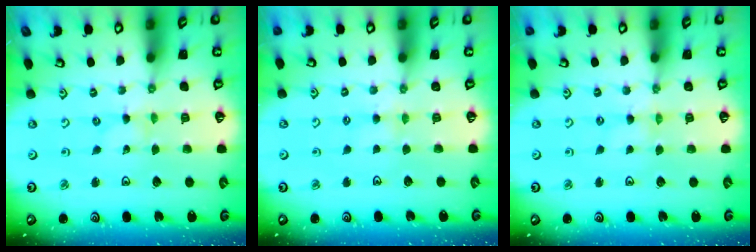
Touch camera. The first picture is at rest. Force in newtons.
{"total": 2.5, "press": 2.4, "slide": 0.5}
{"total": 0.8, "press": 0.8, "slide": 0.2}